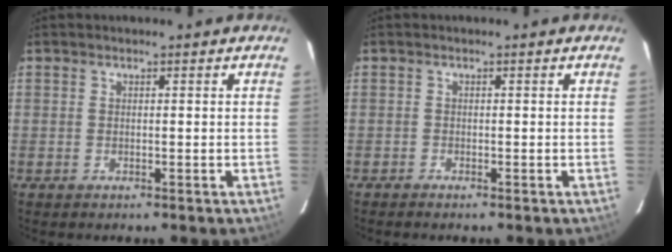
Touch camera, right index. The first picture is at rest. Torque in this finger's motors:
{"motor_torque": [0.05, -0.03, 0.04, 0.00]}